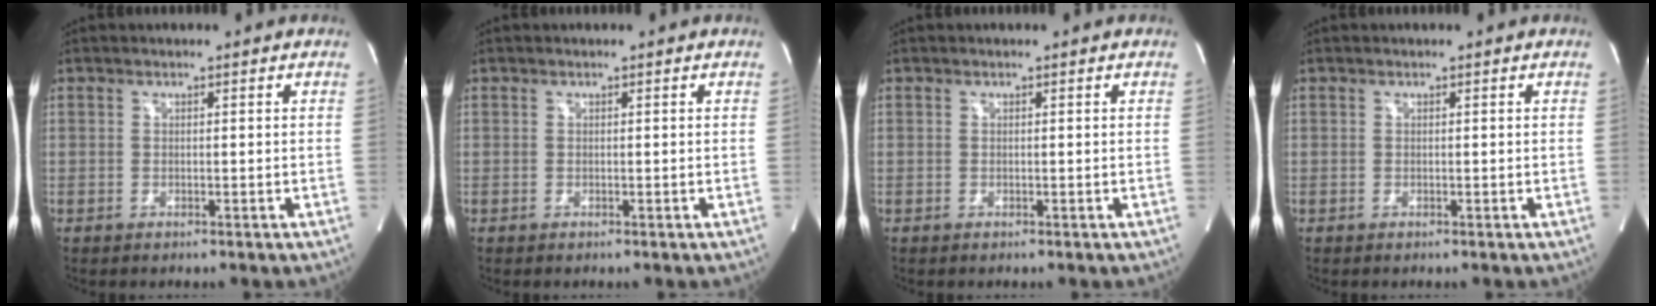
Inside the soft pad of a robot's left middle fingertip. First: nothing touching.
{"total": 0.0}
{"total": 0.0}
{"total": 0.0}